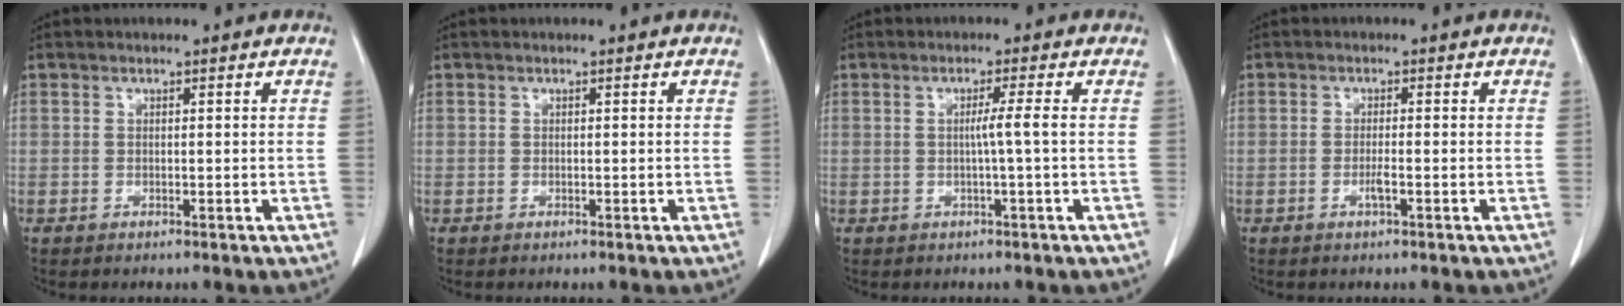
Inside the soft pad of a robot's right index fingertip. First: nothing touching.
{"total": 0.0}
{"total": 2.4, "force": [-0.2, -1.0, 2.2], "torque": [-0.037, -0.001, -0.002]}
{"total": 1.6, "force": [-0.7, 0.0, 1.5], "torque": [-0.030, 0.000, -0.012]}